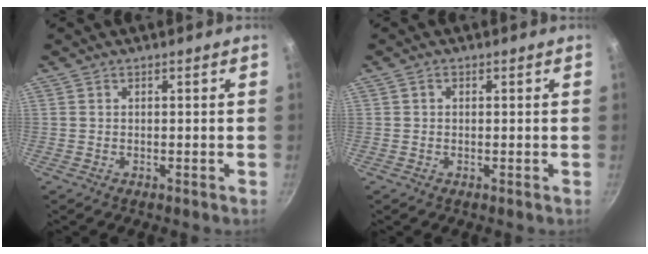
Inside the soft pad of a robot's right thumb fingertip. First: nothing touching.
{"total": 0.9, "force": [0.2, 0.7, 0.4], "torque": [-0.006, 0.005, 0.002]}